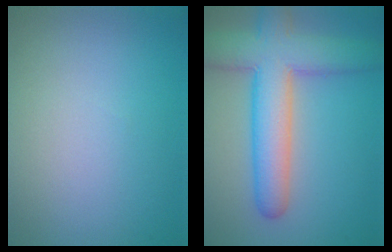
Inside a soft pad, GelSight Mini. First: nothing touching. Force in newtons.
{"total": 8.0, "press": 8.0, "slide": 0.6}